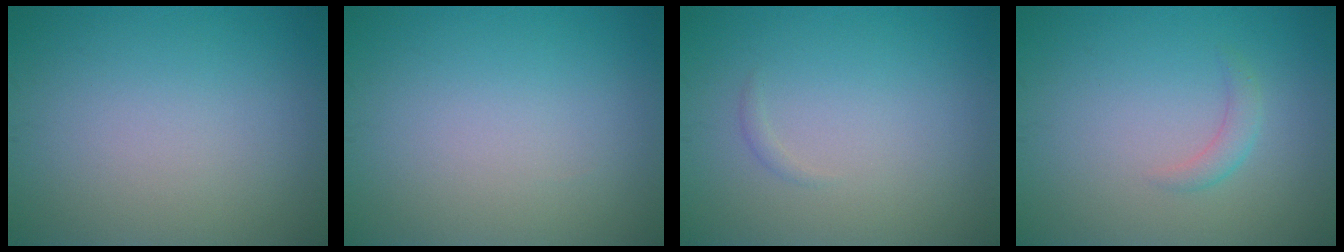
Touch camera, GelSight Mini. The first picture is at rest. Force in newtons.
{"total": 0.0}
{"total": 0.5, "press": 0.5, "slide": 0.0}
{"total": 1.4, "press": 1.4, "slide": 0.0}